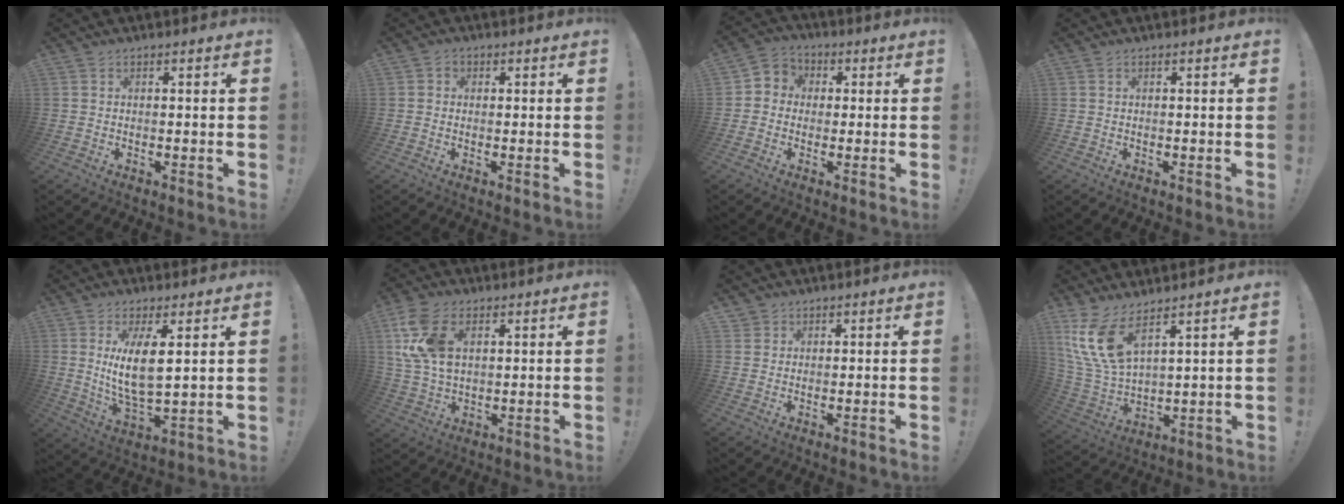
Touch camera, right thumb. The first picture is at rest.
{"total": 1.3, "force": [-0.1, 1.1, 0.7], "torque": [-0.013, 0.005, -0.003]}
{"total": 4.9, "force": [-1.5, 4.5, 1.5], "torque": [-0.026, 0.022, -0.024]}
{"total": 0.0}
{"total": 10.8, "force": [3.3, 3.5, 9.7], "torque": [-0.195, -0.026, 0.052]}
{"total": 13.6, "force": [4.8, 8.6, 9.4], "torque": [-0.197, -0.003, 0.095]}
{"total": 1.8, "force": [1.3, 1.2, 0.1], "torque": [-0.006, -0.006, 0.025]}
{"total": 13.1, "force": [8.1, 5.1, 9.0], "torque": [-0.204, -0.049, 0.152]}